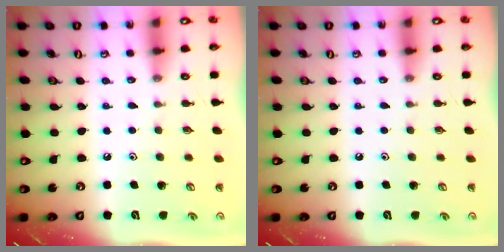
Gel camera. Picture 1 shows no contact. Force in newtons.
{"total": 0.0}